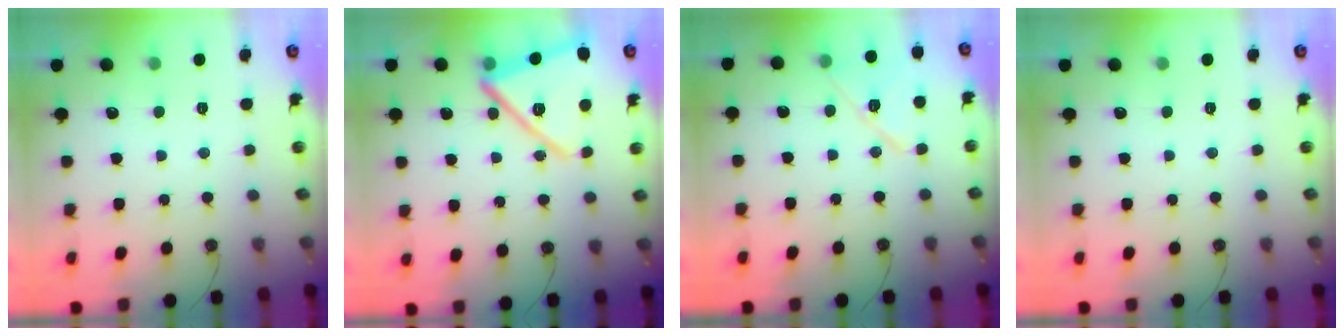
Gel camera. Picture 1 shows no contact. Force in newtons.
{"total": 17.9, "press": 17.7, "slide": 2.6}
{"total": 11.5, "press": 11.2, "slide": 2.5}
{"total": 0.0}